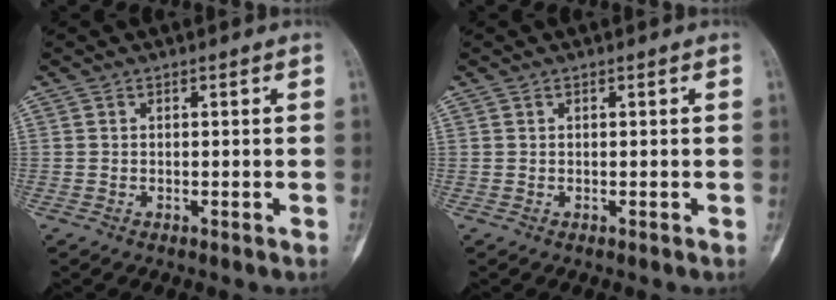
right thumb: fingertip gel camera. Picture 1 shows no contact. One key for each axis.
{"total": 0.0}